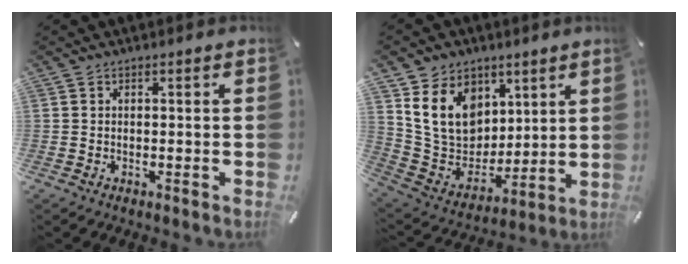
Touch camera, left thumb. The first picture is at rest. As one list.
[{"total": 16.2, "force": [6.0, 13.1, 7.4], "torque": [-0.139, -0.026, 0.124]}]